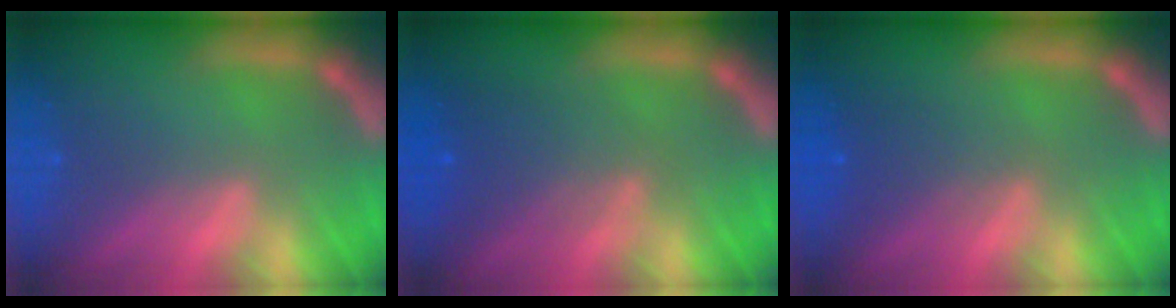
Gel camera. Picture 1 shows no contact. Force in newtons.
{"total": 4.1}
{"total": 2.5}